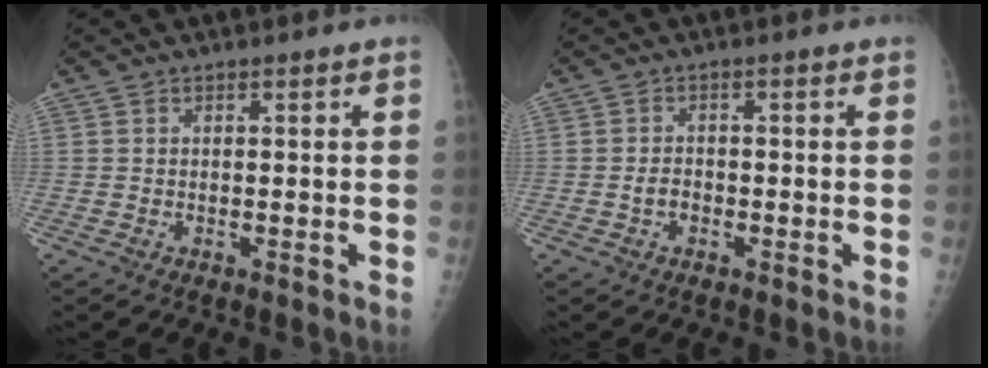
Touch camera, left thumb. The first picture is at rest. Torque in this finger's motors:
{"motor_torque": [0.38, 0.37, 0.07, -0.10, 0.01]}